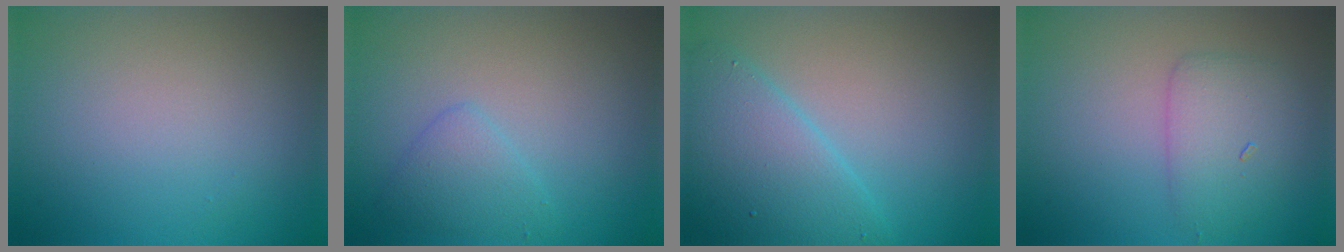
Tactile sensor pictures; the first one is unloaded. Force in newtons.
{"total": 2.1, "press": 2.1, "slide": 0.0}
{"total": 5.5, "press": 5.5, "slide": 0.3}
{"total": 3.2, "press": 3.2, "slide": 0.1}